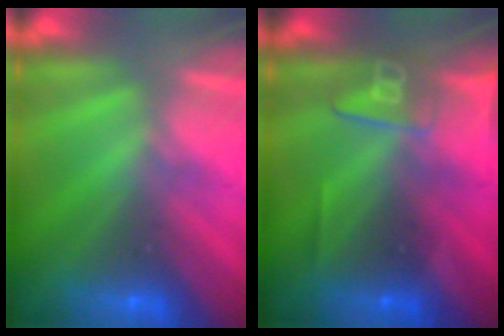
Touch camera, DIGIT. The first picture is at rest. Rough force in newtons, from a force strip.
{"total": 2.5}